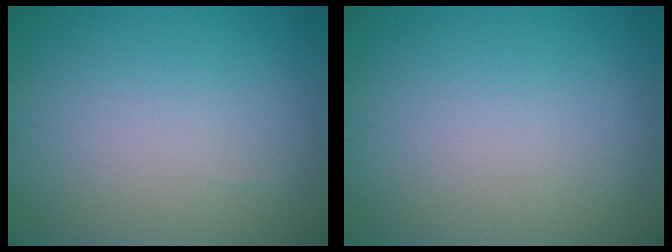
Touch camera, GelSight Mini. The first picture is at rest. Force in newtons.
{"total": 0.0}